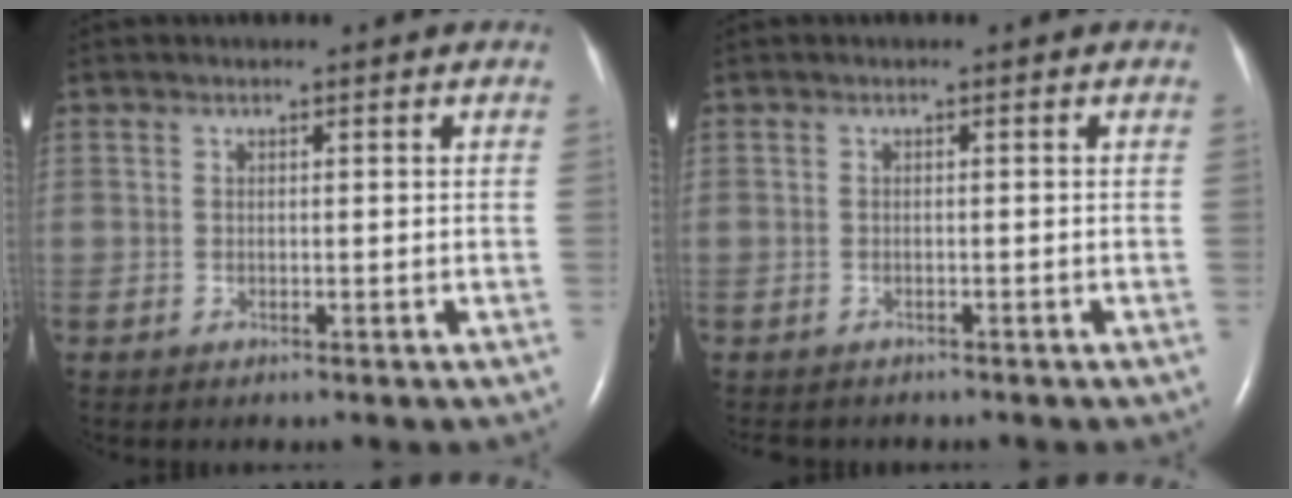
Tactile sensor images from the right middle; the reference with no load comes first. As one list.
[{"total": 3.5, "force": [-3.0, 1.5, 0.9], "torque": [-0.013, -0.004, -0.037]}]